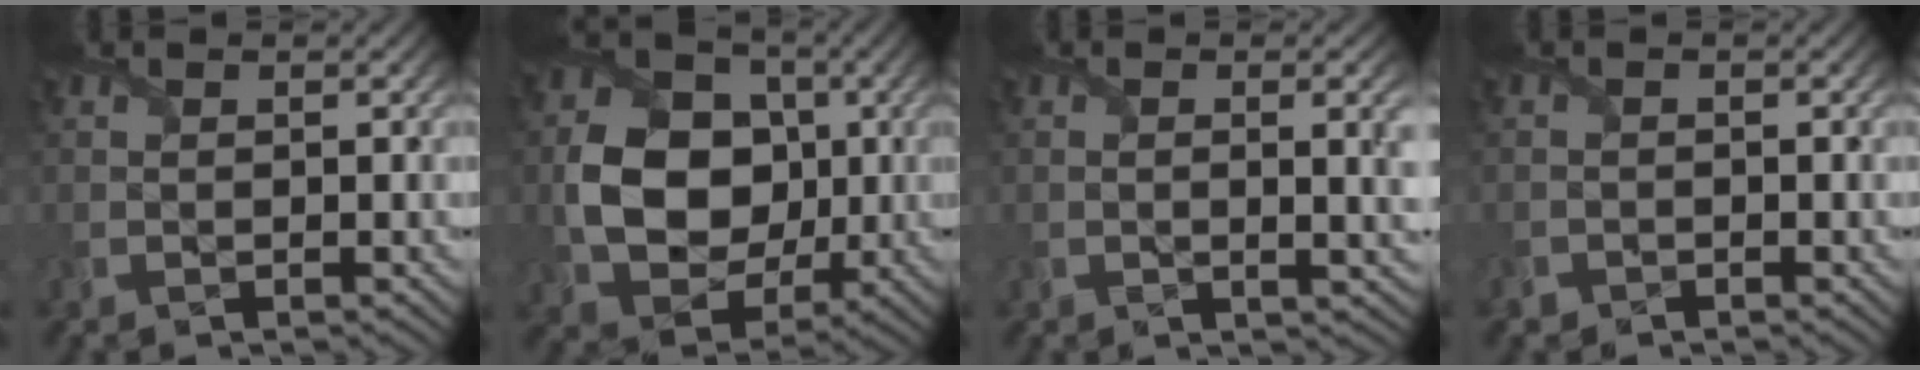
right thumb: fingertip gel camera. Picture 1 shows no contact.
{"total": 11.1, "force": [0.0, 9.0, 6.6], "torque": [-0.146, -0.001, 0.001]}
{"total": 4.8, "force": [0.2, 1.3, 4.6], "torque": [-0.067, 0.002, 0.006]}
{"total": 0.9, "force": [-0.7, 0.4, -0.1], "torque": [0.001, -0.001, -0.017]}